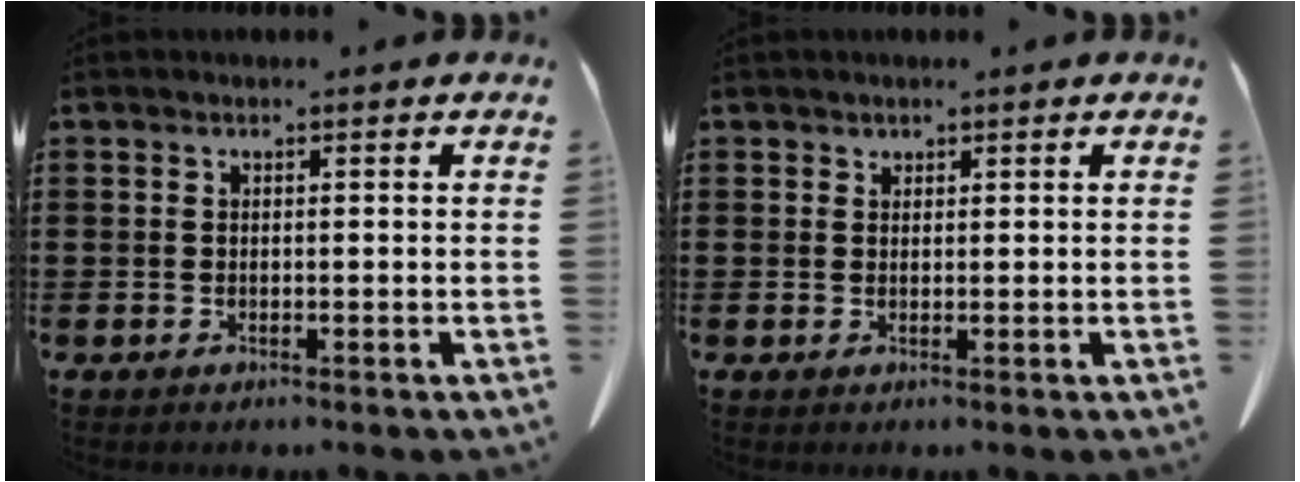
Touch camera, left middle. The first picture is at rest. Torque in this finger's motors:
{"motor_torque": [0.10, 0.38, -0.04, 0.00]}